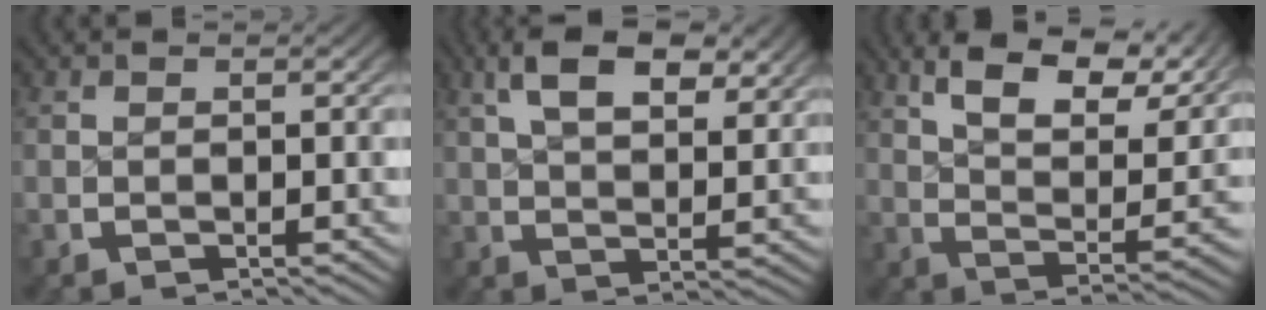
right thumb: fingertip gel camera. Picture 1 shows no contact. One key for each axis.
{"total": 6.7, "fx": 3.9, "fy": 2.7, "fz": 4.7, "tx": -0.064, "ty": 0.009, "tz": 0.062}
{"total": 13.3, "fx": 6.3, "fy": 6.4, "fz": 9.8, "tx": -0.151, "ty": 0.019, "tz": 0.086}